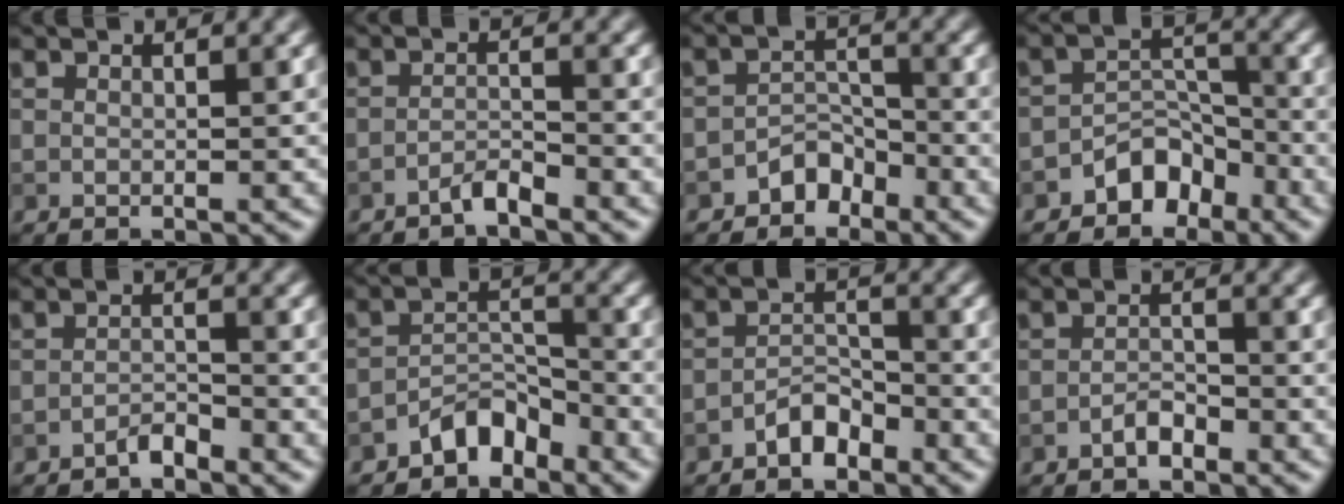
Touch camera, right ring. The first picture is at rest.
{"total": 1.7, "force": [-1.5, 0.2, 0.8], "torque": [-0.013, 0.008, -0.032]}
{"total": 2.6, "force": [-1.9, 1.5, 0.7], "torque": [-0.003, 0.013, -0.034]}
{"total": 3.8, "force": [-2.6, 2.4, 1.3], "torque": [-0.005, 0.011, -0.046]}
{"total": 1.5, "force": [-1.3, 0.3, 0.5], "torque": [-0.009, 0.007, -0.026]}
{"total": 3.4, "force": [-2.8, 1.5, 1.2], "torque": [-0.014, 0.016, -0.053]}
{"total": 2.5, "force": [-1.8, 1.2, 1.2], "torque": [-0.018, 0.011, -0.035]}
{"total": 1.6, "force": [-1.2, 0.6, 0.8], "torque": [-0.015, 0.007, -0.023]}